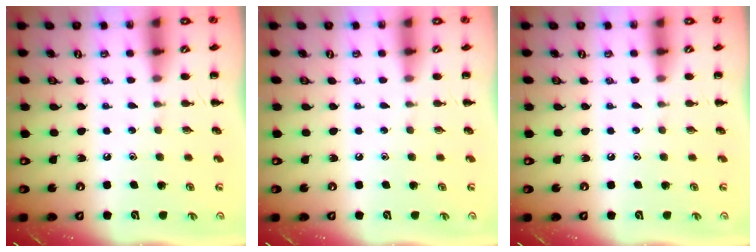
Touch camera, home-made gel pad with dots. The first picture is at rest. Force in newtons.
{"total": 0.0}
{"total": 0.0}